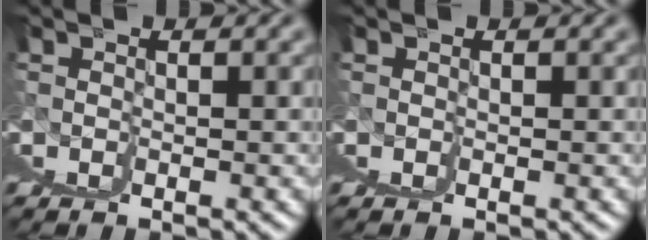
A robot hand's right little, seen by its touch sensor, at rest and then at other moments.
{"total": 0.0}